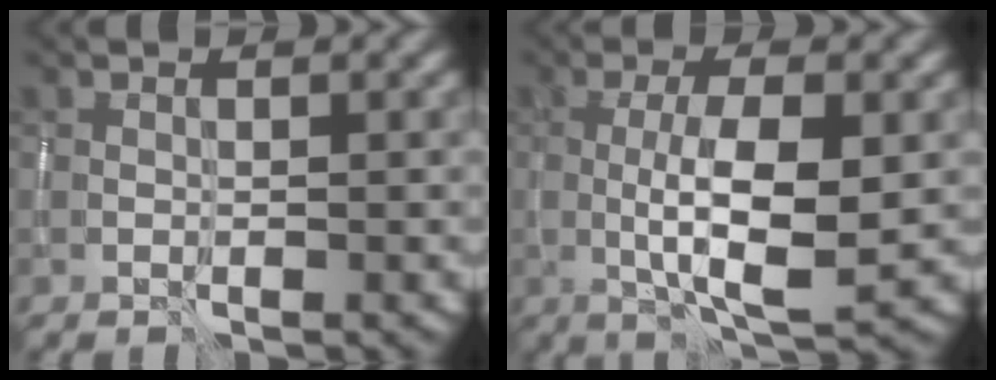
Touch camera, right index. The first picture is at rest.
{"total": 6.6, "force": [-0.6, 1.8, 6.4], "torque": [-0.113, -0.005, -0.008]}